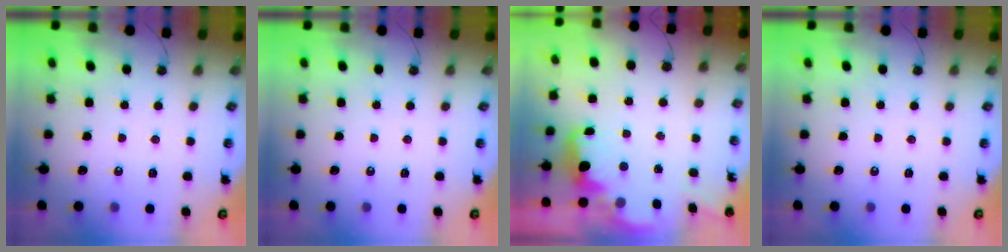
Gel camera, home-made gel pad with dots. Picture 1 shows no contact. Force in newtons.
{"total": 0.0}
{"total": 2.5, "press": 2.5, "slide": 0.5}
{"total": 0.0}